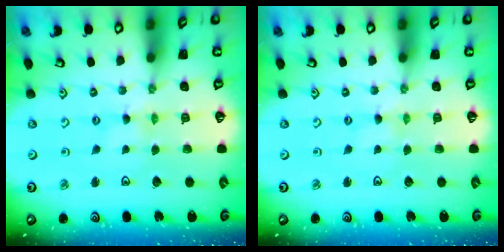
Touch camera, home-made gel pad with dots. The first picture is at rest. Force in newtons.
{"total": 0.0}